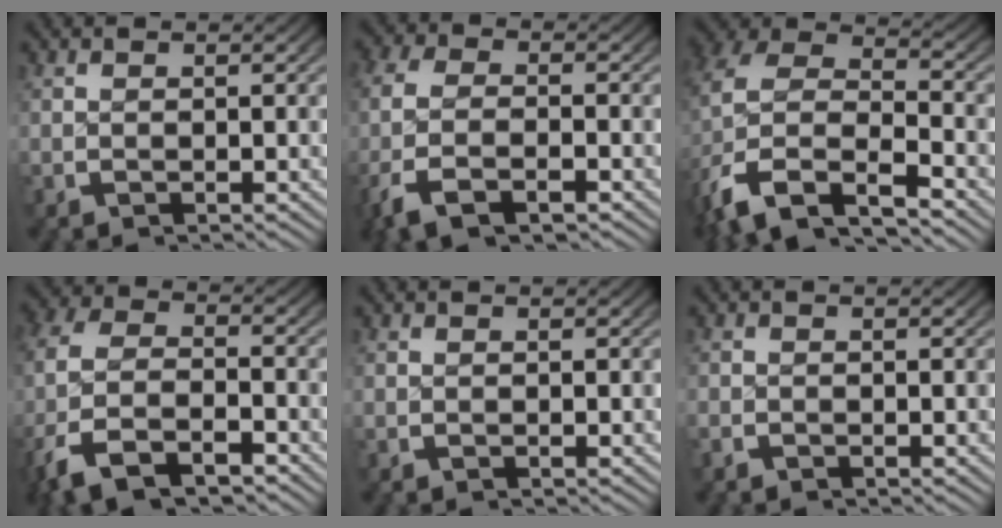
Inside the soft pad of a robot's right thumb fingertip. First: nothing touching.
{"total": 6.1, "force": [-2.1, 3.6, 4.5], "torque": [-0.102, -0.013, -0.031]}
{"total": 13.4, "force": [-3.0, 10.2, 8.2], "torque": [-0.204, -0.048, -0.041]}
{"total": 9.1, "force": [-3.1, 6.0, 6.1], "torque": [-0.142, -0.031, -0.044]}
{"total": 0.0}
{"total": 0.8, "force": [-0.7, 0.4, -0.1], "torque": [0.001, -0.004, -0.015]}